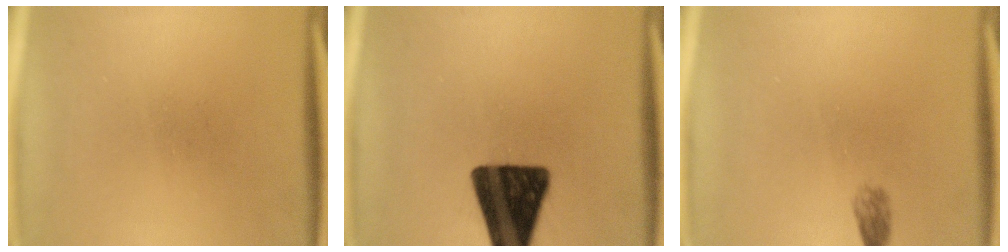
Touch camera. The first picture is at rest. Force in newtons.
{"total": 16.4}
{"total": 1.5}